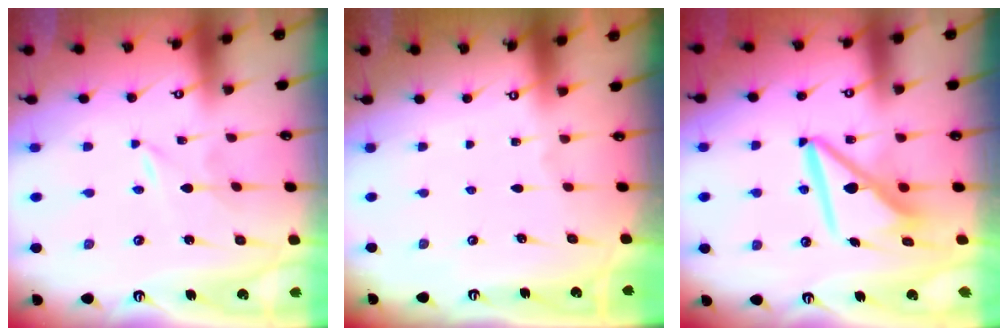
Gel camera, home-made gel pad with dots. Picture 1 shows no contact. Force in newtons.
{"total": 0.0}
{"total": 9.9, "press": 9.8, "slide": 1.3}